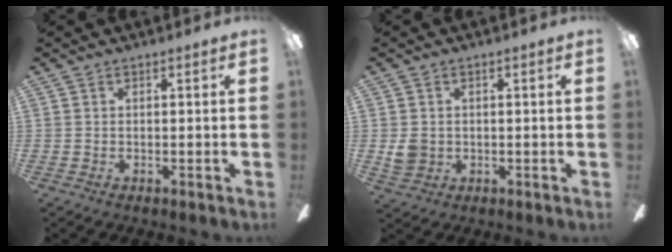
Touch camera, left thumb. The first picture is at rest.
{"total": 3.9, "force": [0.2, 3.6, 1.6], "torque": [-0.023, 0.007, 0.006]}